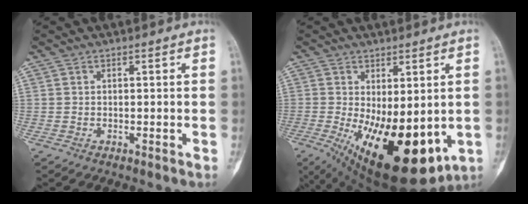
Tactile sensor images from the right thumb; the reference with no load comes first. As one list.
[{"total": 20.0, "force": [-4.5, 9.0, 17.3], "torque": [-0.238, -0.028, -0.036]}]